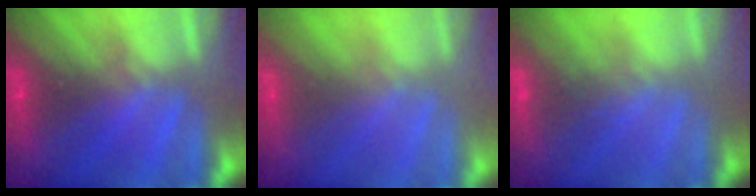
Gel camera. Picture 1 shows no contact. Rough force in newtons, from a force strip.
{"total": 2.5}
{"total": 2.7}